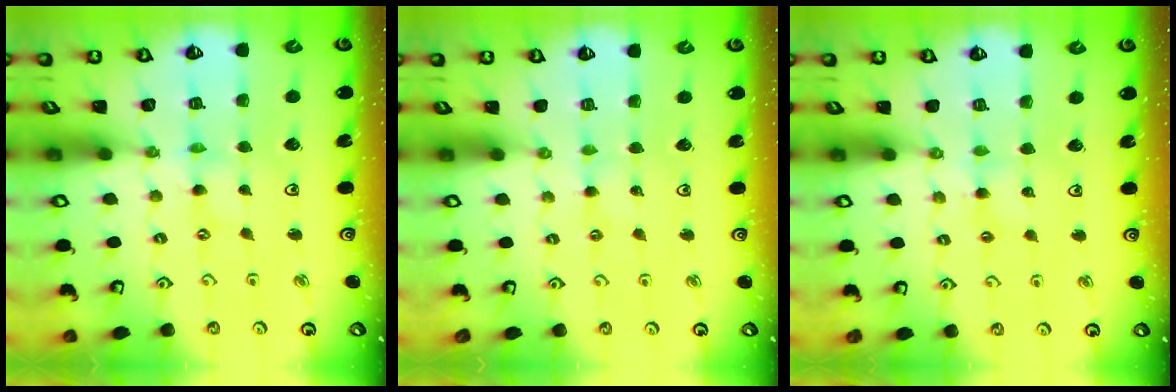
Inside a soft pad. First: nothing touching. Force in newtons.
{"total": 0.0}
{"total": 2.7, "press": 2.7, "slide": 0.5}